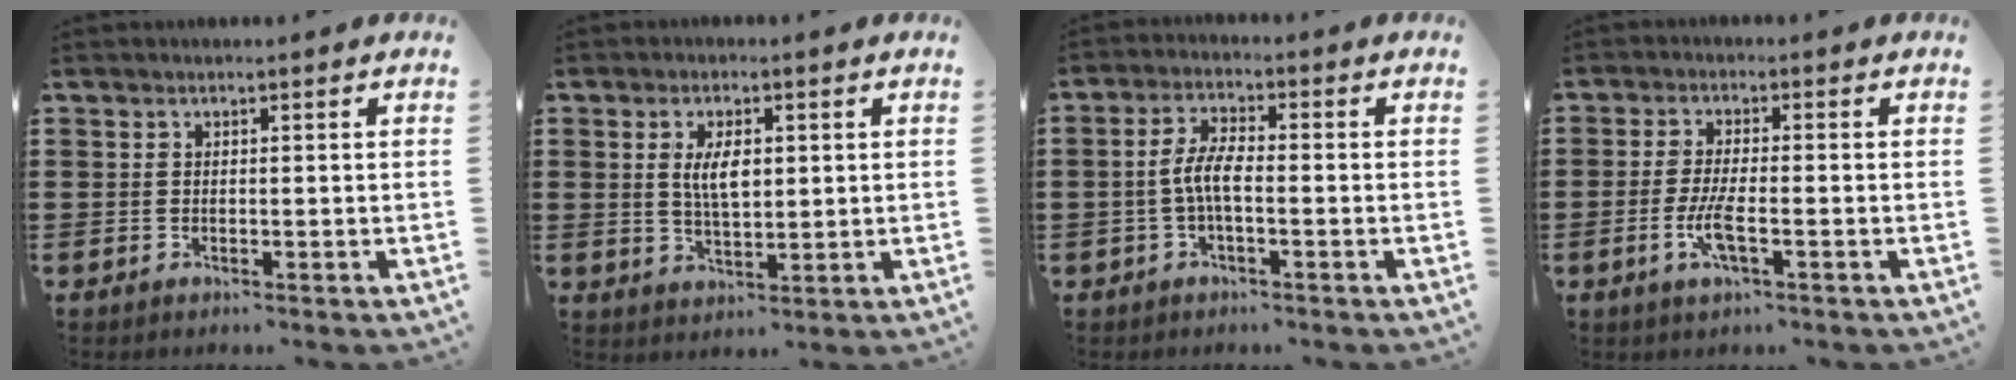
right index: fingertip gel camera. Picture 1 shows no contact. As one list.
[{"total": 5.2, "force": [0.8, 2.2, 4.6], "torque": [-0.086, 0.004, 0.009]}, {"total": 5.0, "force": [-1.2, 1.4, 4.6], "torque": [-0.111, -0.005, -0.031]}, {"total": 4.5, "force": [-1.7, 0.8, 4.0], "torque": [-0.087, -0.006, -0.035]}]